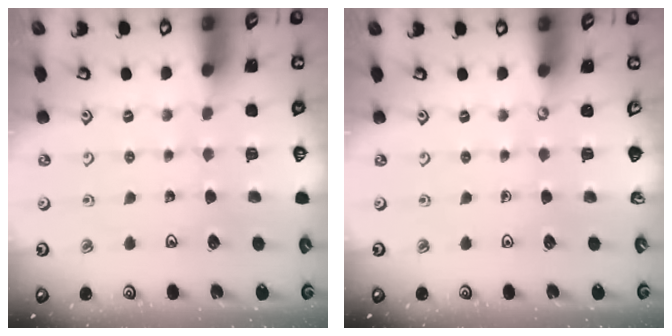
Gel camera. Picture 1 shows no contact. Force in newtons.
{"total": 0.0}